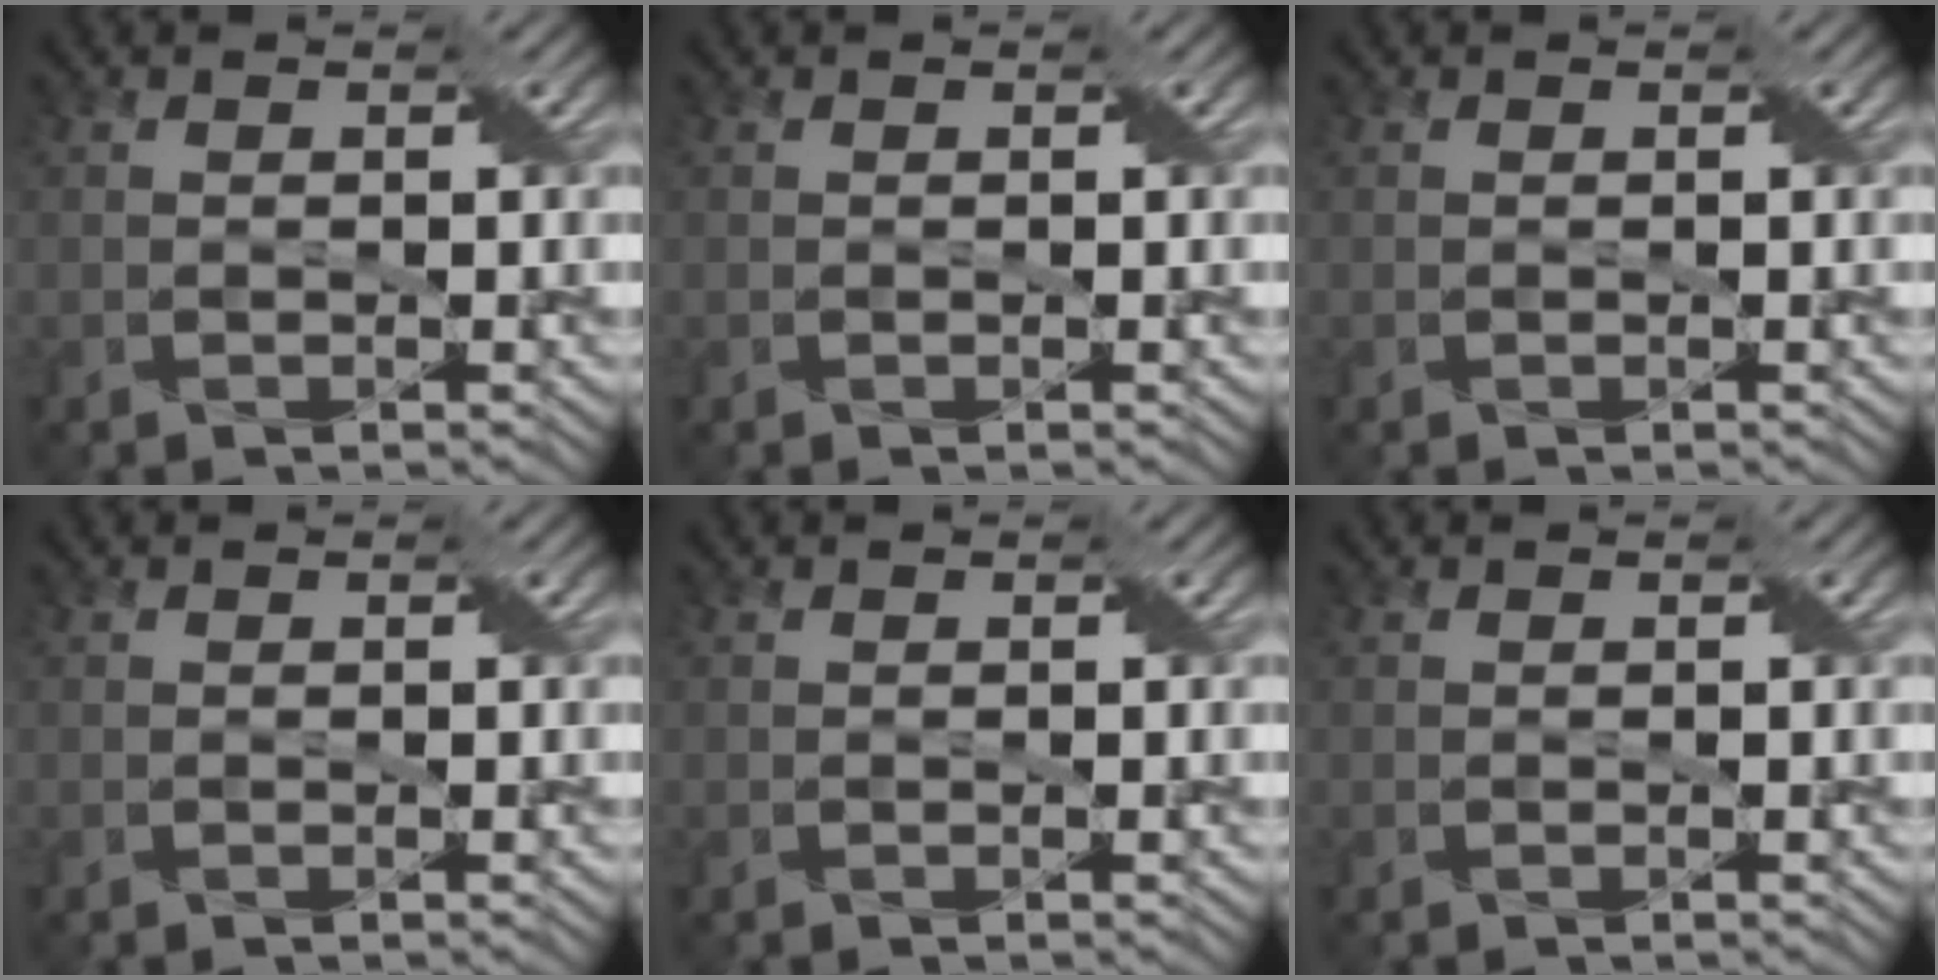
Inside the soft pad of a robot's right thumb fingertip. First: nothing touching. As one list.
[{"total": 0.0}, {"total": 0.0}, {"total": 0.0}, {"total": 0.0}, {"total": 0.0}]